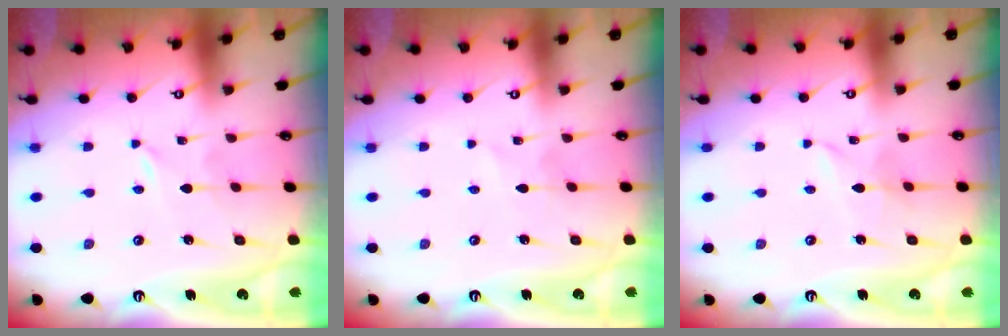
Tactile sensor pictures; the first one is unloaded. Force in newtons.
{"total": 1.1, "press": 1.1, "slide": 0.1}
{"total": 3.4, "press": 3.3, "slide": 0.4}